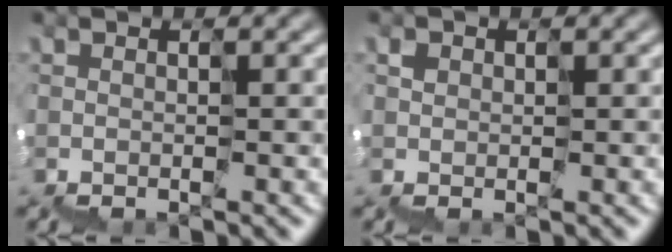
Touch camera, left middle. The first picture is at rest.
{"total": 1.1, "force": [0.4, 1.0, -0.3], "torque": [-0.011, 0.009, 0.003]}